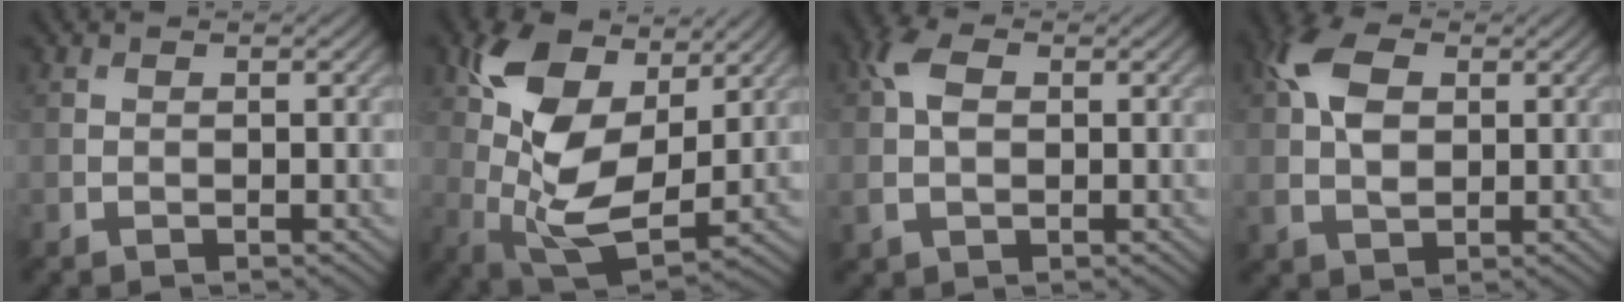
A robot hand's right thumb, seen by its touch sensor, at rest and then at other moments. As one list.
[{"total": 12.2, "force": [4.2, 6.5, 9.4], "torque": [-0.208, 0.008, 0.081]}, {"total": 4.6, "force": [0.6, 3.1, 3.3], "torque": [-0.082, 0.007, 0.007]}, {"total": 7.0, "force": [1.6, 4.4, 5.1], "torque": [-0.122, 0.010, 0.023]}]